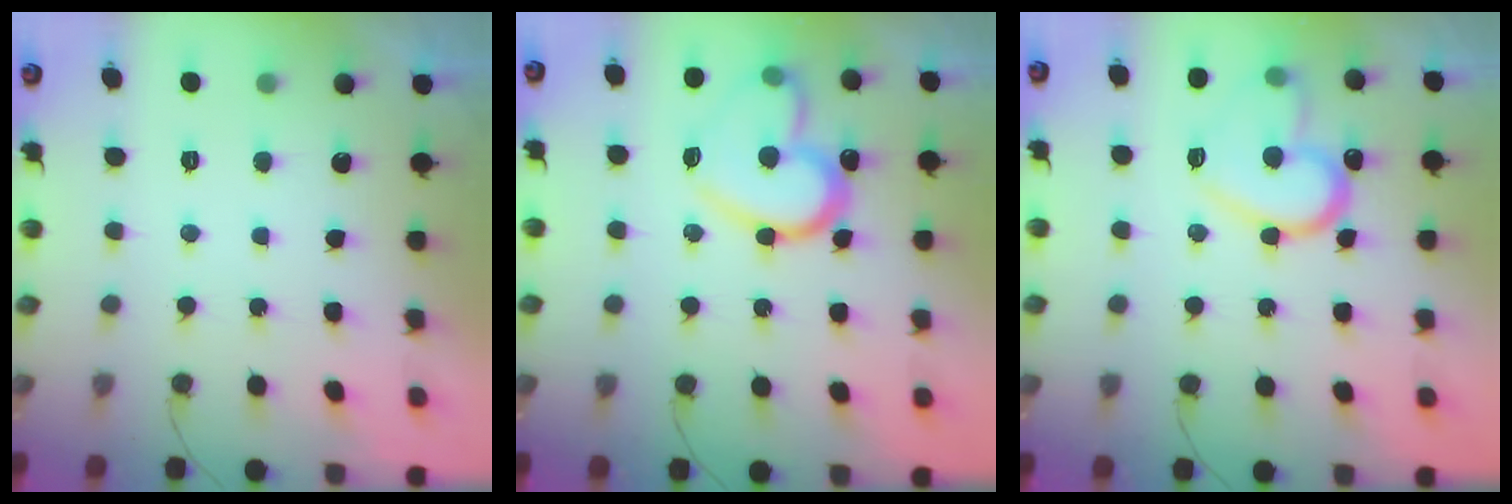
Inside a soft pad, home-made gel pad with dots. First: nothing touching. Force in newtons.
{"total": 17.2, "press": 17.2, "slide": 1.2}
{"total": 15.9, "press": 15.8, "slide": 0.8}